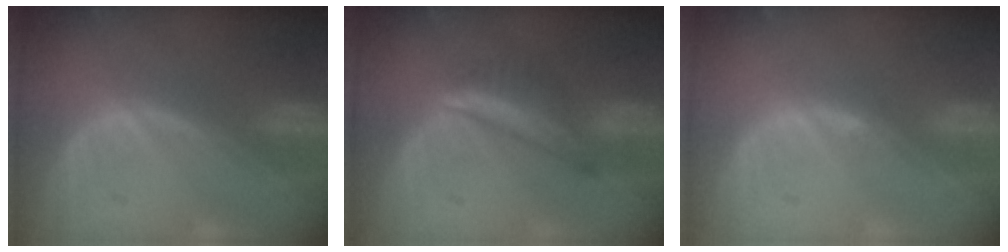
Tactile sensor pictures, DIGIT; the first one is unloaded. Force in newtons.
{"total": 6.2, "press": 5.9, "slide": 2.0}
{"total": 0.6, "press": 0.5, "slide": 0.4}